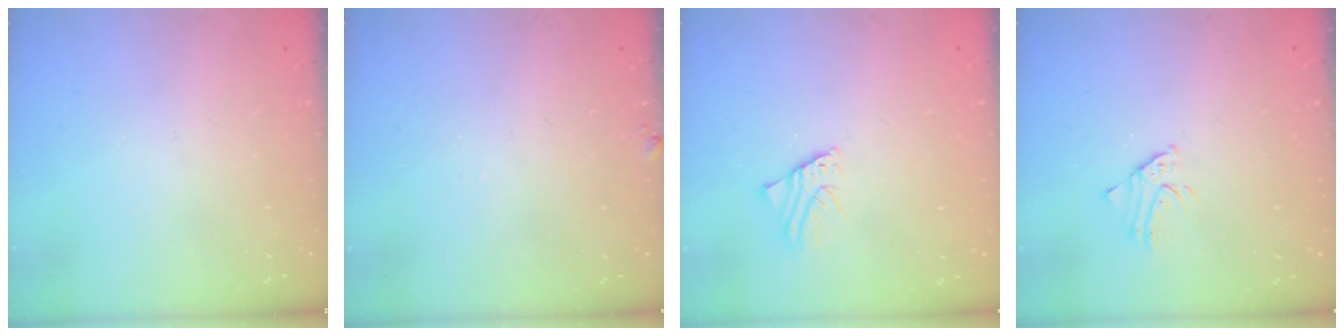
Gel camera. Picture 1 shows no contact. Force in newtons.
{"total": 4.1, "press": 4.0, "slide": 0.3}
{"total": 2.2, "press": 2.2, "slide": 0.3}
{"total": 2.2, "press": 2.2, "slide": 0.2}